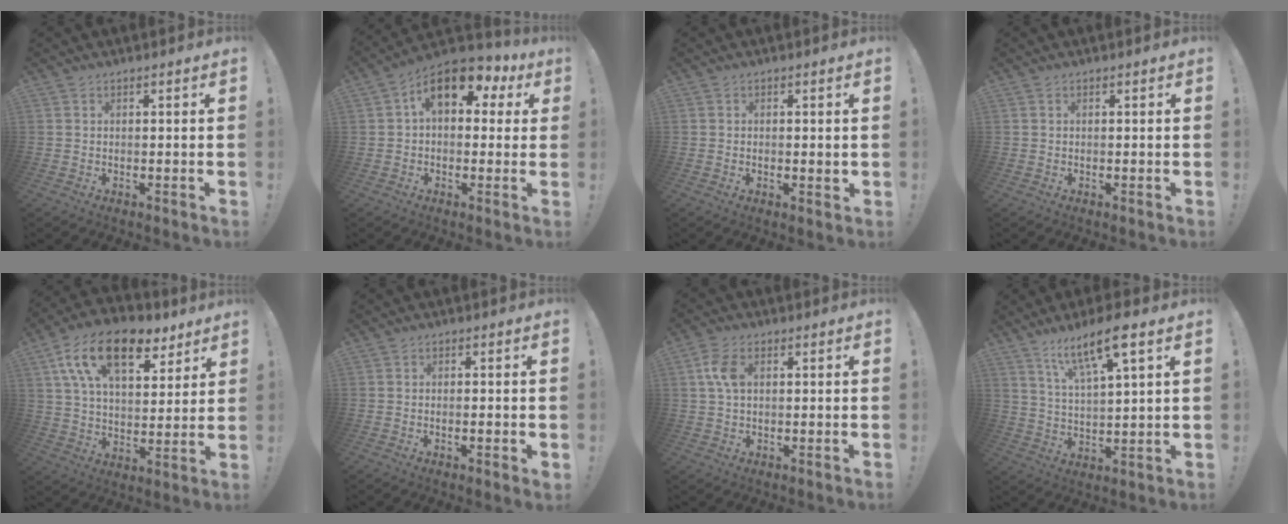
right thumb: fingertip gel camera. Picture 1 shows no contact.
{"total": 13.1, "force": [5.4, 7.3, 9.4], "torque": [-0.140, -0.016, 0.098]}
{"total": 1.4, "force": [0.1, 0.7, 1.2], "torque": [-0.018, 0.000, 0.002]}
{"total": 0.0}
{"total": 19.4, "force": [10.6, 9.9, 12.8], "torque": [-0.215, -0.044, 0.188]}
{"total": 1.7, "force": [-0.3, 0.3, 1.6], "torque": [-0.024, 0.000, -0.006]}
{"total": 6.3, "force": [1.4, 3.7, 4.8], "torque": [-0.101, 0.003, 0.025]}
{"total": 12.2, "force": [8.0, 2.5, 8.9], "torque": [-0.148, -0.037, 0.131]}